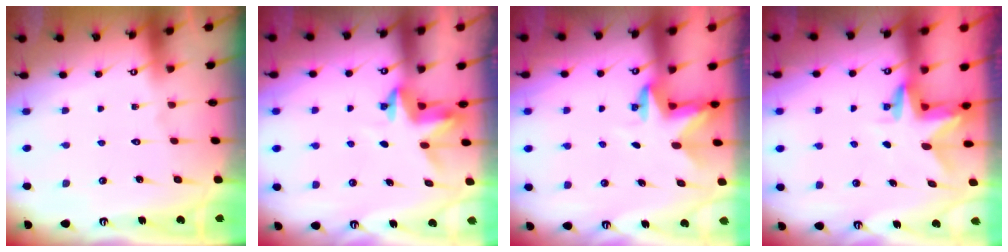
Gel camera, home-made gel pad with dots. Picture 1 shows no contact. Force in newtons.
{"total": 3.4, "press": 3.4, "slide": 0.2}
{"total": 2.9, "press": 2.9, "slide": 0.1}
{"total": 2.9, "press": 2.9, "slide": 0.2}